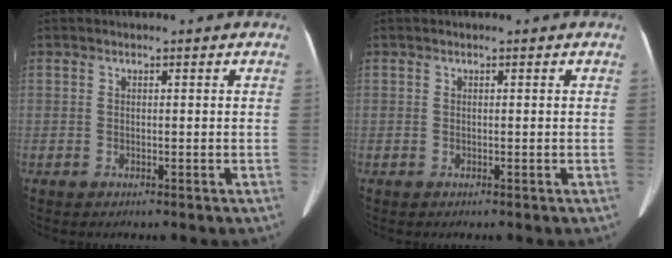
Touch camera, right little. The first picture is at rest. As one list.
[{"total": 0.0}]